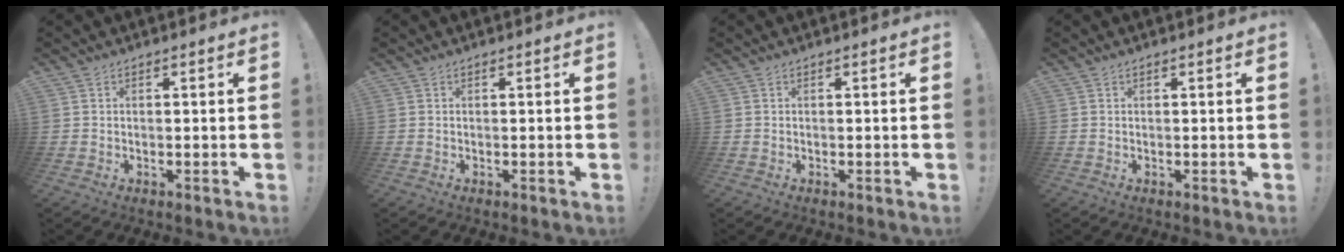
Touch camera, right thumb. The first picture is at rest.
{"total": 0.0}
{"total": 0.0}
{"total": 0.0}